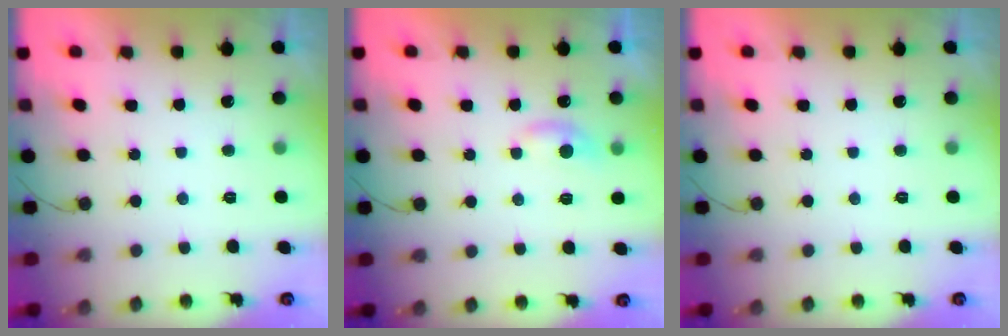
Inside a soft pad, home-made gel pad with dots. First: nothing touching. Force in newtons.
{"total": 5.6, "press": 5.5, "slide": 0.6}
{"total": 0.0}